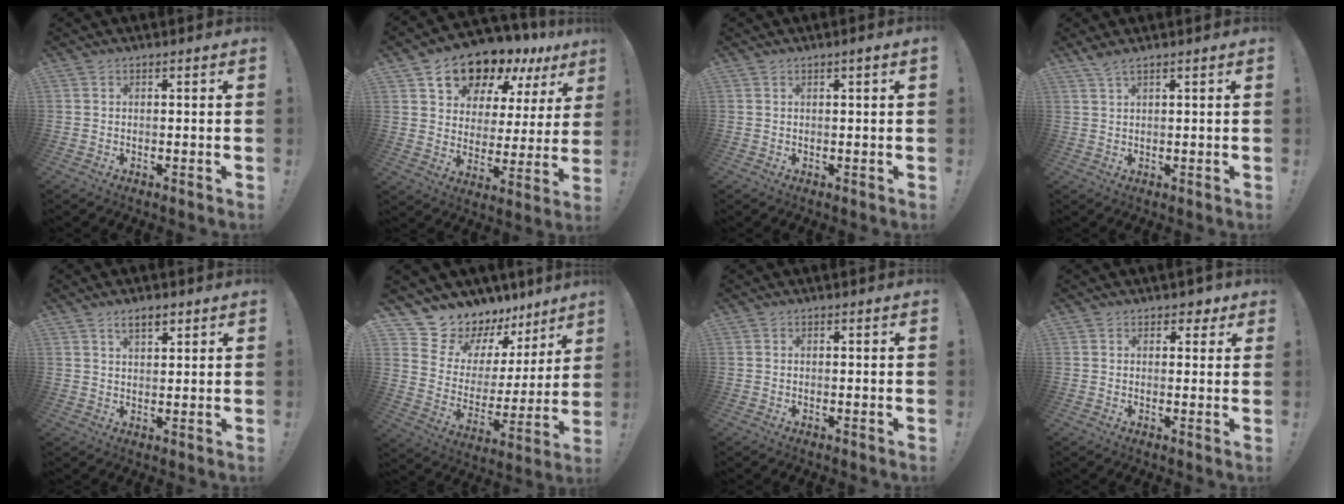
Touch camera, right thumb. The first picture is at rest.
{"total": 15.1, "force": [13.0, 6.4, 4.1], "torque": [-0.067, -0.112, 0.232]}
{"total": 1.4, "force": [0.4, -0.3, 1.3], "torque": [-0.020, -0.003, 0.005]}
{"total": 2.5, "force": [1.9, 0.2, 1.5], "torque": [-0.034, -0.008, 0.035]}
{"total": 4.4, "force": [2.8, 2.0, 2.7], "torque": [-0.041, -0.011, 0.048]}
{"total": 12.1, "force": [11.1, 4.8, 0.1], "torque": [-0.007, -0.114, 0.211]}
{"total": 0.0}
{"total": 3.1, "force": [1.9, 2.3, 1.0], "torque": [0.000, -0.009, 0.030]}